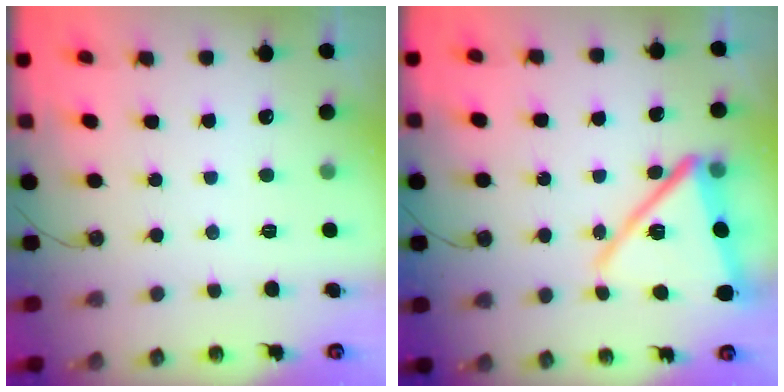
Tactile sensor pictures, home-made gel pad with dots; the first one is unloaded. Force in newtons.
{"total": 18.2, "press": 18.1, "slide": 1.4}